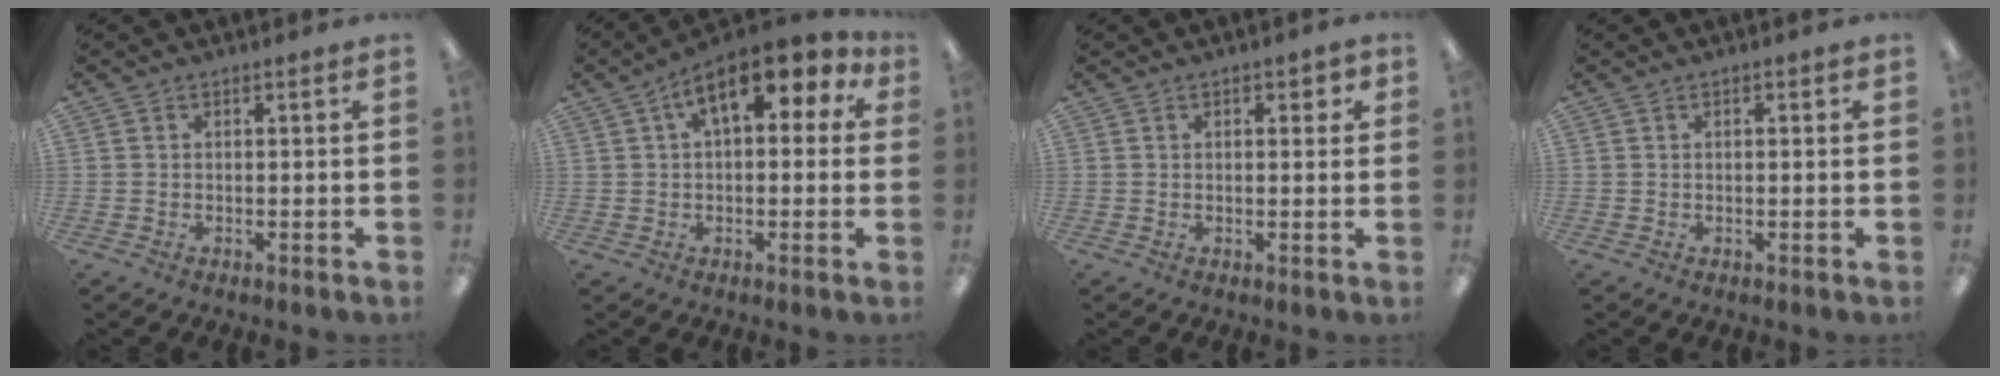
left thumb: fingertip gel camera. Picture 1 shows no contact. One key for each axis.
{"total": 11.9, "fx": 5.4, "fy": 5.3, "fz": 9.1, "tx": -0.138, "ty": -0.008, "tz": 0.090}
{"total": 2.1, "fx": 0.9, "fy": 1.2, "fz": 1.5, "tx": -0.014, "ty": -0.001, "tz": 0.011}
{"total": 0.5, "fx": 0.2, "fy": 0.3, "fz": 0.4, "tx": -0.007, "ty": 0.004, "tz": 0.004}